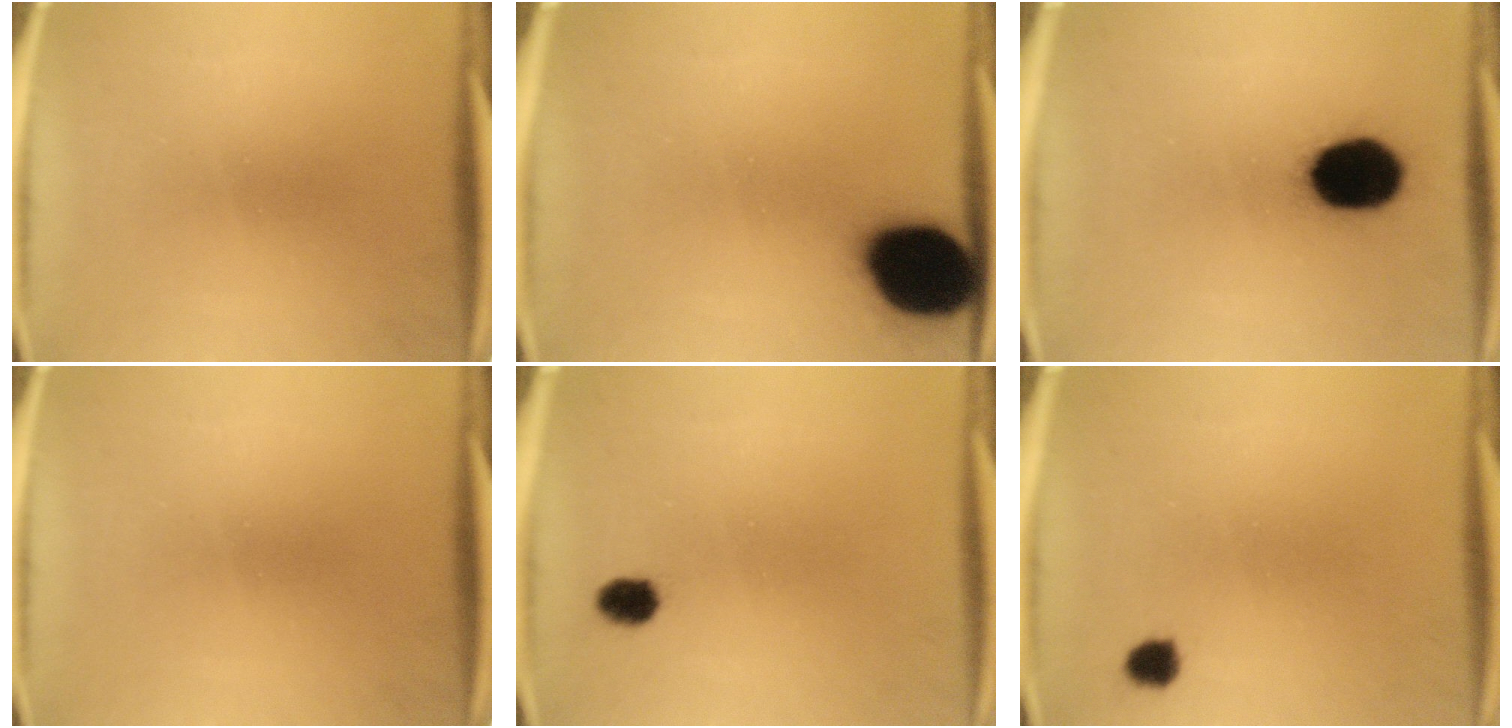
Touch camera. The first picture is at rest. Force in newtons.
{"total": 19.9}
{"total": 16.2}
{"total": 0.0}
{"total": 3.1}
{"total": 2.4}